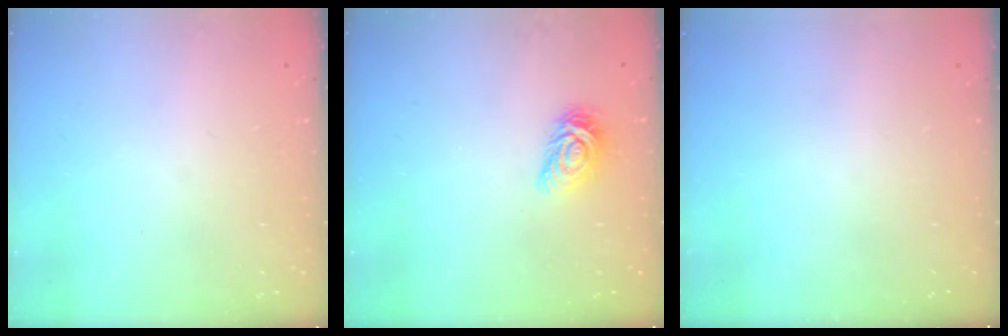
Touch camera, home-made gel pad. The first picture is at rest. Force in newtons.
{"total": 7.6, "press": 7.6, "slide": 0.2}
{"total": 0.0}